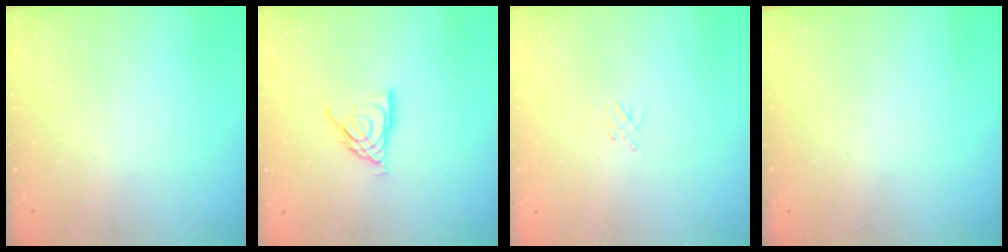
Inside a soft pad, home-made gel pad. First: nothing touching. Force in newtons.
{"total": 9.6, "press": 9.6, "slide": 0.4}
{"total": 3.8, "press": 3.7, "slide": 0.8}
{"total": 0.0}